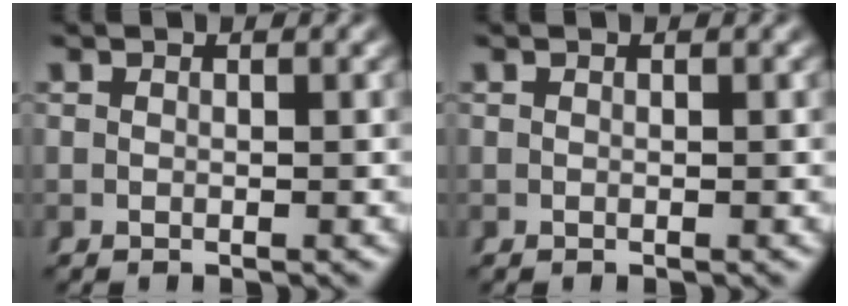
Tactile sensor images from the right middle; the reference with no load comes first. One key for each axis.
{"total": 0.0}